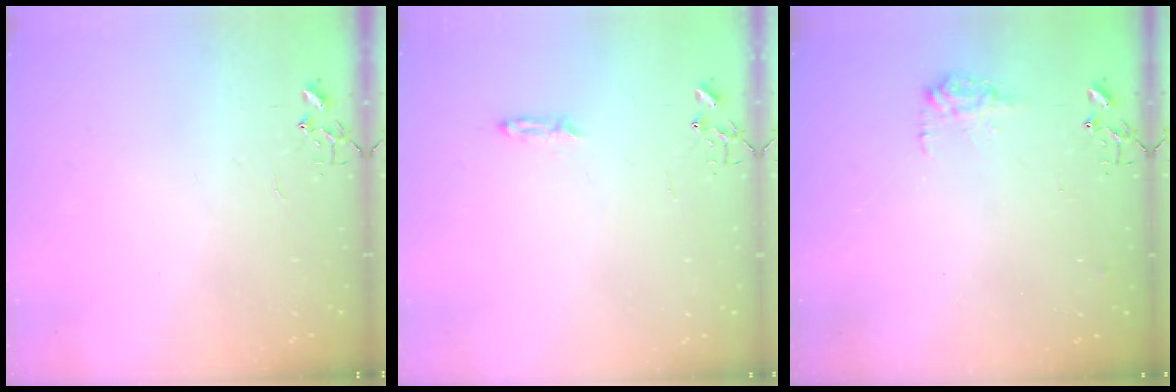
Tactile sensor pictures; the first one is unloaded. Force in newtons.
{"total": 3.2, "press": 3.2, "slide": 0.4}
{"total": 9.2, "press": 9.2, "slide": 0.4}